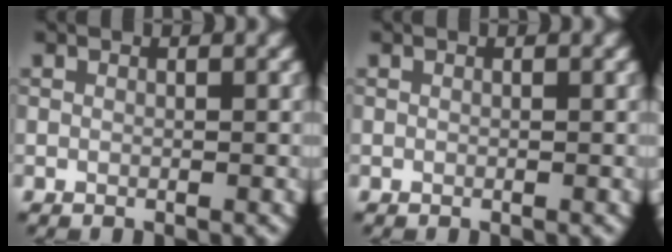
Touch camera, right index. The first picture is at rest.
{"total": 0.0}